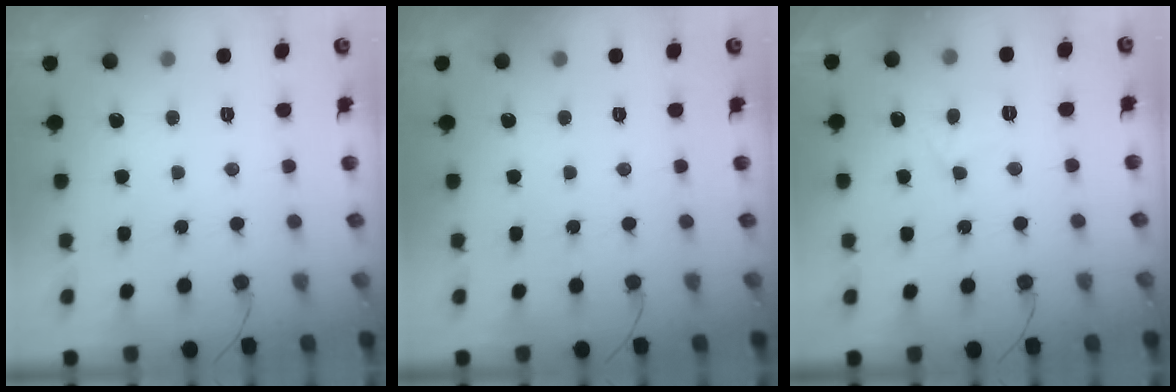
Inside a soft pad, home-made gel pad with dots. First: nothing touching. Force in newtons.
{"total": 0.0}
{"total": 5.0, "press": 5.0, "slide": 0.2}